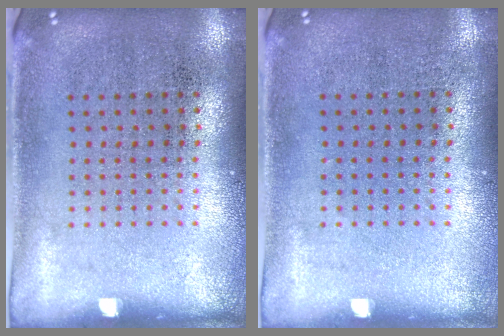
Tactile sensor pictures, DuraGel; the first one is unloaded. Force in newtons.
{"total": 0.0}